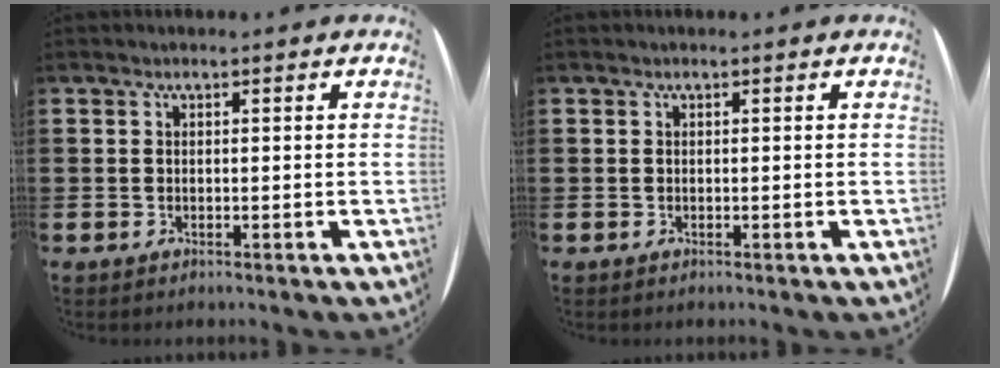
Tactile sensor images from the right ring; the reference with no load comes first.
{"total": 0.0}